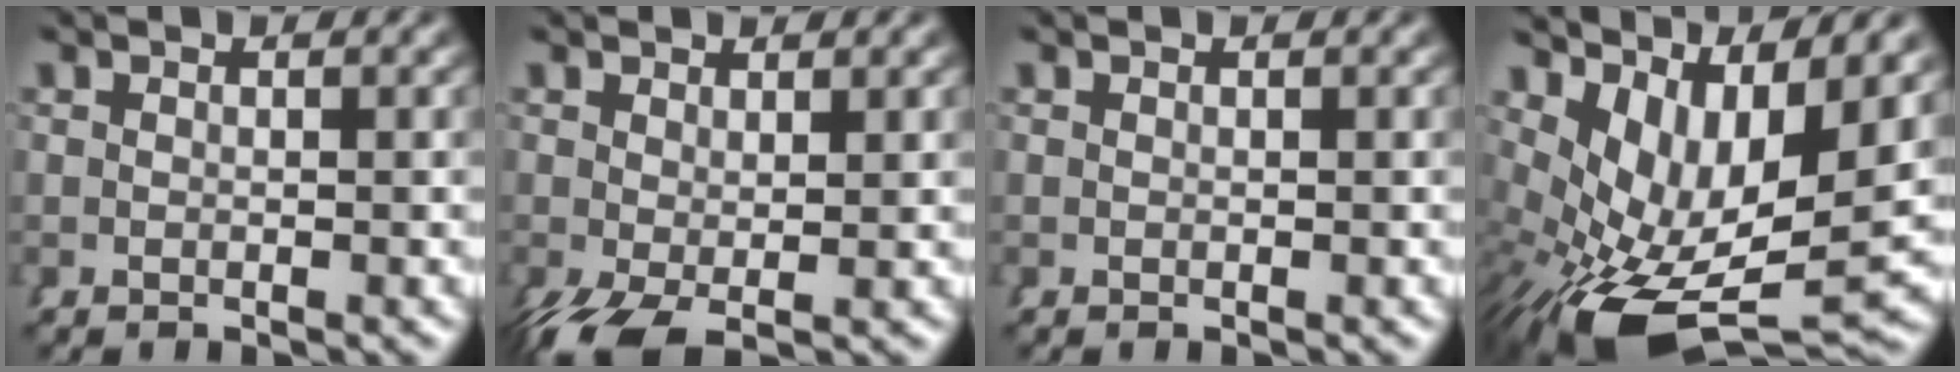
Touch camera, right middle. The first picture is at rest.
{"total": 2.5, "force": [-1.2, 0.9, 2.0], "torque": [-0.034, -0.024, -0.002]}
{"total": 0.0}
{"total": 11.9, "force": [-1.2, 7.5, 9.2], "torque": [-0.172, -0.048, 0.005]}